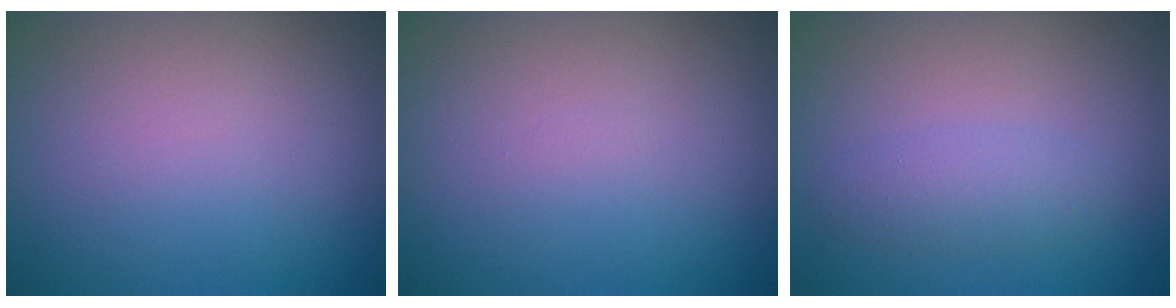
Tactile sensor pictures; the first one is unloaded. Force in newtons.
{"total": 0.0}
{"total": 1.9, "press": 1.9, "slide": 0.0}